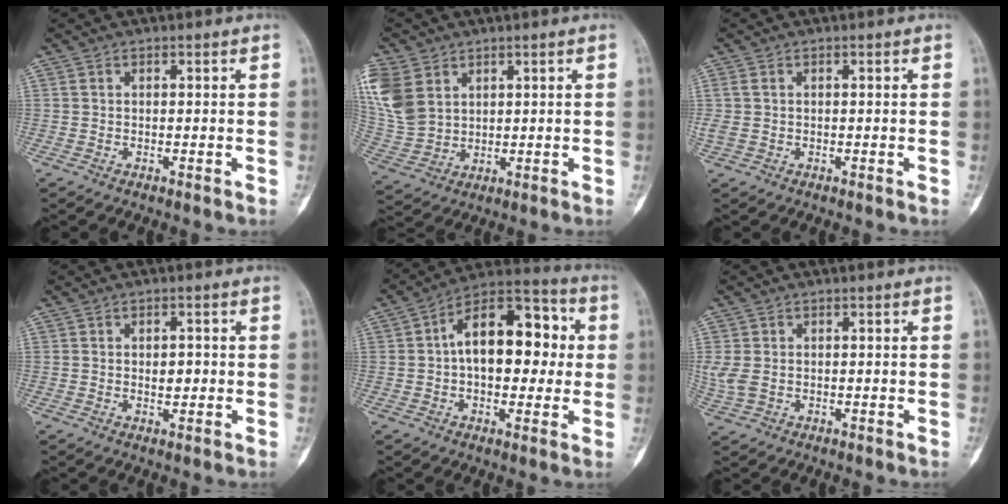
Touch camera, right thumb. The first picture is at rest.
{"total": 14.2, "force": [5.6, 10.6, 7.7], "torque": [-0.192, -0.003, 0.124]}
{"total": 2.7, "force": [0.2, 1.8, 2.0], "torque": [-0.079, 0.005, 0.006]}
{"total": 2.7, "force": [0.1, 1.6, 2.2], "torque": [-0.023, 0.000, 0.002]}
{"total": 17.6, "force": [1.8, 10.2, 14.3], "torque": [-0.180, 0.037, 0.019]}
{"total": 3.8, "force": [0.0, 2.8, 2.6], "torque": [-0.076, 0.003, 0.005]}